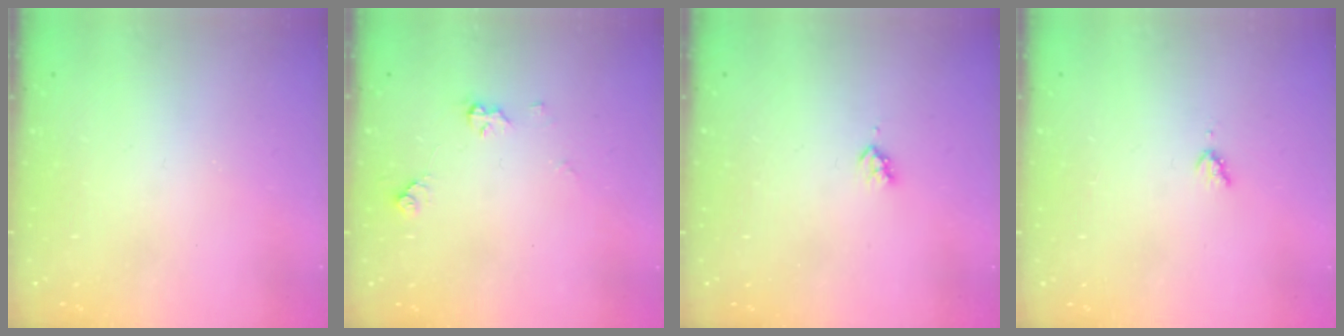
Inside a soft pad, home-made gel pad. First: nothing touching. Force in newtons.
{"total": 5.9, "press": 5.9, "slide": 0.7}
{"total": 2.3, "press": 2.3, "slide": 0.4}
{"total": 3.7, "press": 3.7, "slide": 0.5}